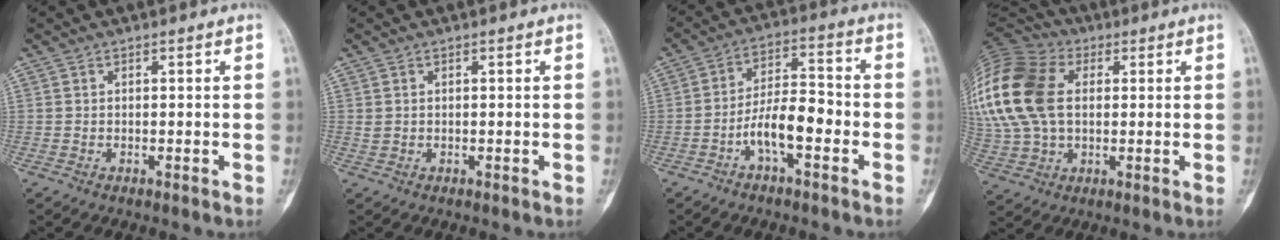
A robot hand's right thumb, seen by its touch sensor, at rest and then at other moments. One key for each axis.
{"total": 1.5, "fx": 0.2, "fy": 1.1, "fz": 1.0, "tx": -0.023, "ty": 0.004, "tz": 0.007}
{"total": 8.9, "fx": -3.4, "fy": 3.6, "fz": 7.5, "tx": -0.124, "ty": 0.041, "tz": -0.064}
{"total": 25.8, "fx": 5.2, "fy": 17.4, "fz": 18.4, "tx": -0.440, "ty": 0.036, "tz": 0.100}